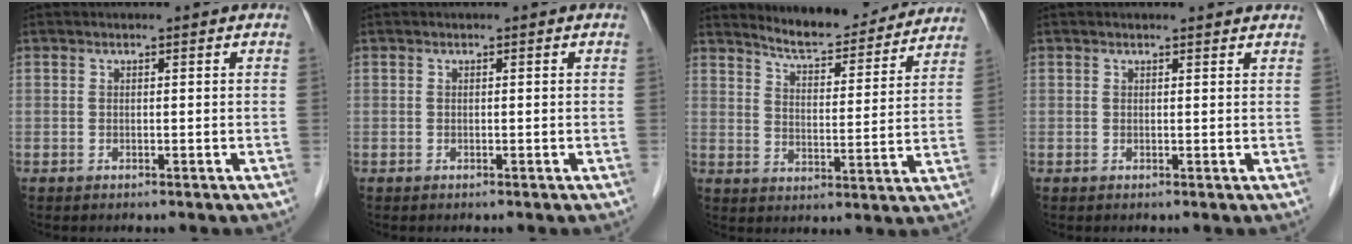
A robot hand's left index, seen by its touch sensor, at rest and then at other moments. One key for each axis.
{"total": 0.0}
{"total": 13.7, "fx": 13.0, "fy": 2.3, "fz": 3.4, "tx": -0.044, "ty": -0.013, "tz": 0.174}
{"total": 2.1, "fx": 2.1, "fy": 0.3, "fz": 0.4, "tx": -0.014, "ty": 0.005, "tz": 0.019}